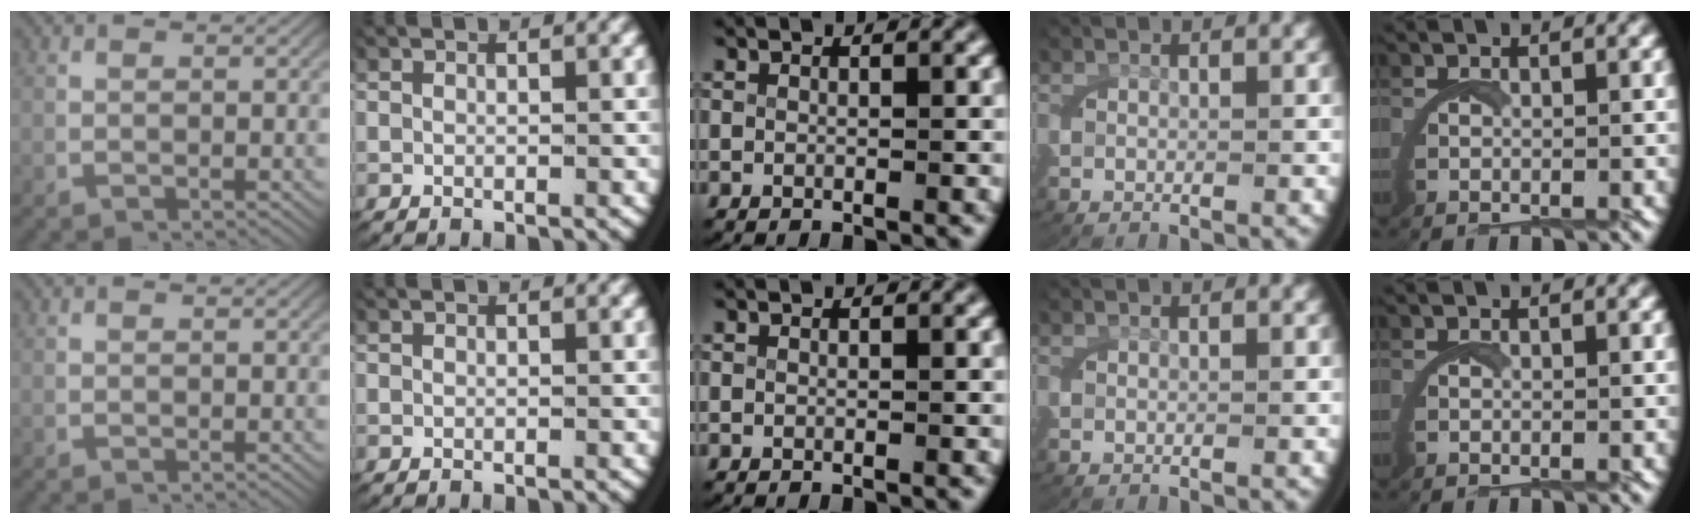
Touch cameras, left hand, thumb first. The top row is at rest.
{"ring": {"total": 0.9, "force": [0.1, -0.9, -0.4], "torque": [0.003, -0.007, 0.009]}}